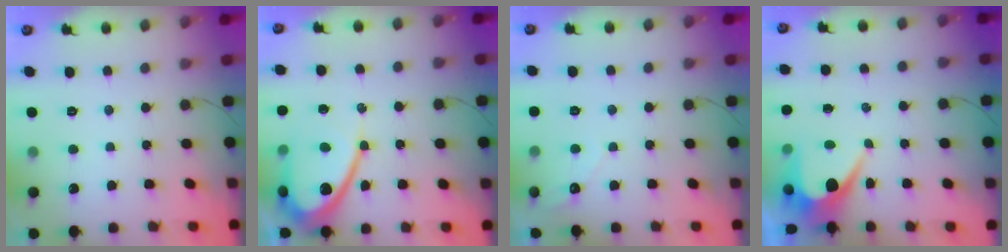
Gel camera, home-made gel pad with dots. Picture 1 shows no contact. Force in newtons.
{"total": 12.5, "press": 12.4, "slide": 1.1}
{"total": 2.9, "press": 2.9, "slide": 0.1}
{"total": 6.9, "press": 6.9, "slide": 0.4}